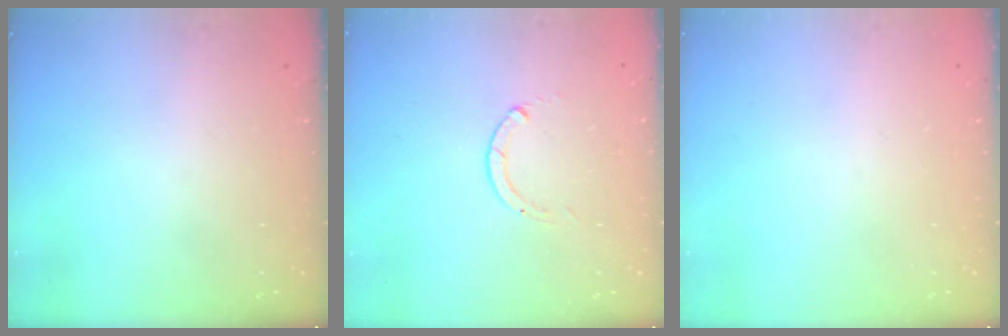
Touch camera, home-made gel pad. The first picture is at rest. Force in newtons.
{"total": 0.0}
{"total": 0.0}